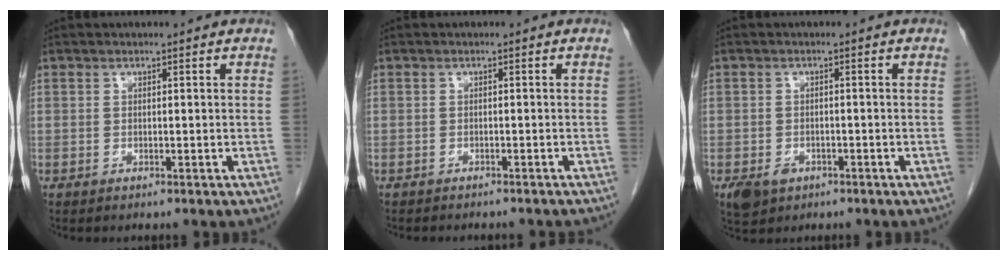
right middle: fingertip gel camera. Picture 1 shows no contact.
{"total": 5.8, "force": [-5.1, 1.6, 2.2], "torque": [-0.025, -0.003, -0.057]}
{"total": 3.7, "force": [-2.0, 2.7, 1.6], "torque": [-0.028, -0.001, -0.024]}